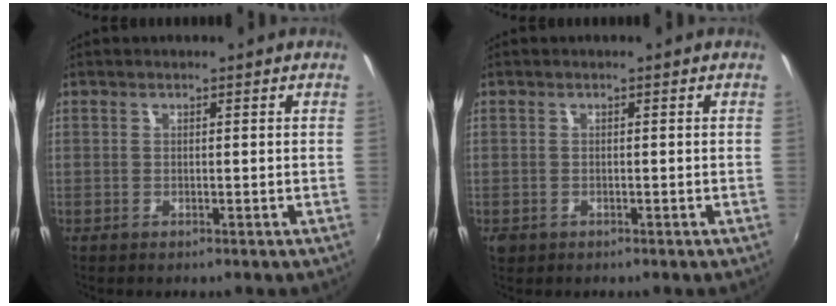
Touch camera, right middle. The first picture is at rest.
{"total": 1.7, "force": [-0.7, 1.3, 0.7], "torque": [-0.015, -0.005, -0.011]}